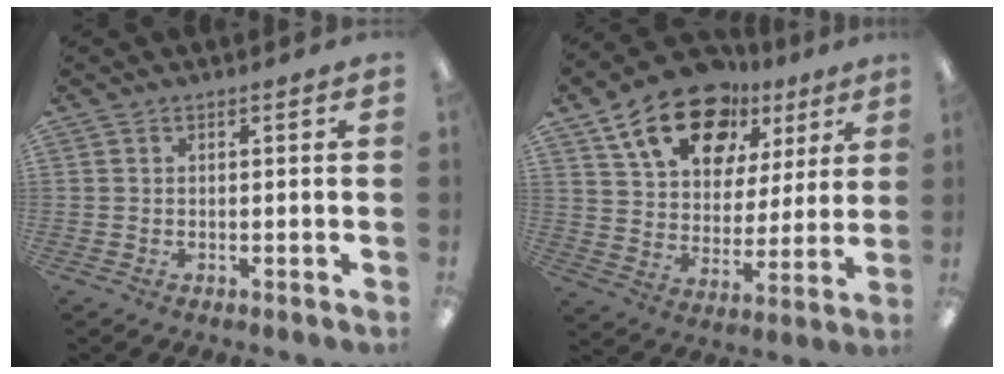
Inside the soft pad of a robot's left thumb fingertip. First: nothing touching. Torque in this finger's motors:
{"motor_torque": [0.43, 0.53, 1.50, -1.27, 0.16]}